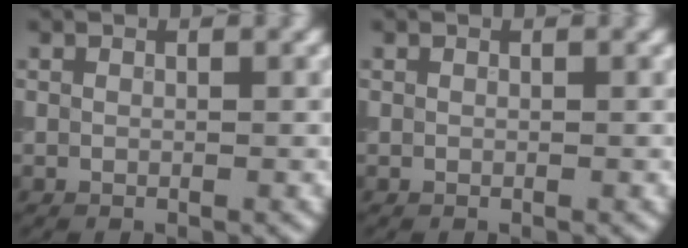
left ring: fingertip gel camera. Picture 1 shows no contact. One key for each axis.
{"total": 0.0}